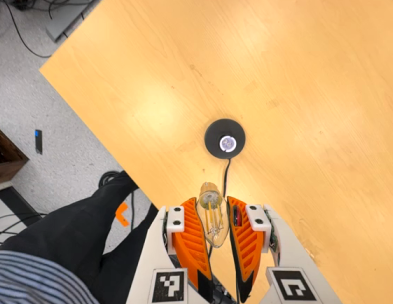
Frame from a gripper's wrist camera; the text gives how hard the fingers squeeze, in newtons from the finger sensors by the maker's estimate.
{"total": 21.1, "left": 26.4, "right": 15.7}